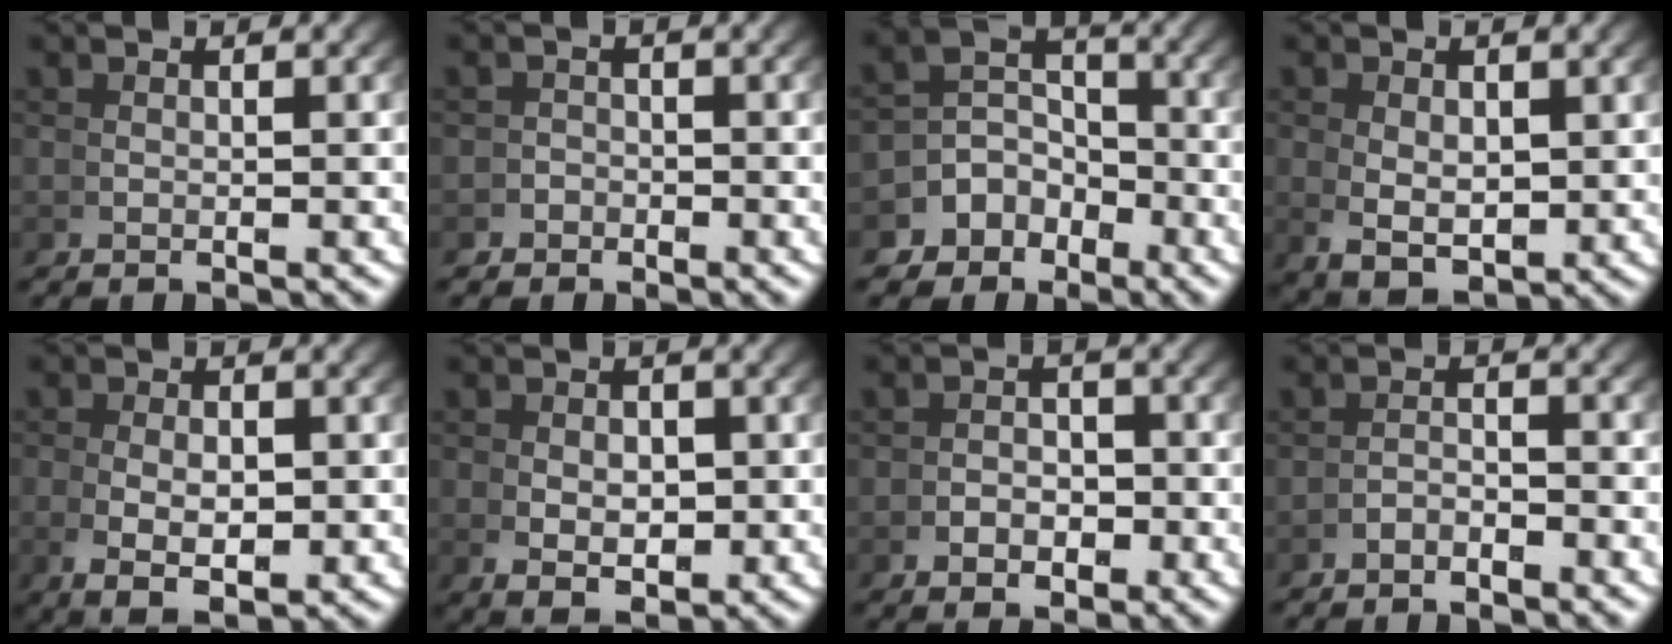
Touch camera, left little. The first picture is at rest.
{"total": 1.5, "force": [-1.3, 0.6, -0.7], "torque": [0.022, -0.005, -0.024]}
{"total": 7.0, "force": [-2.0, 6.0, 3.0], "torque": [-0.055, -0.017, -0.039]}
{"total": 4.4, "force": [-0.9, 2.7, 3.4], "torque": [-0.074, -0.036, 0.011]}
{"total": 5.2, "force": [-1.1, 2.8, 4.3], "torque": [-0.082, -0.021, -0.004]}
{"total": 3.7, "force": [-0.7, 2.1, 3.0], "torque": [-0.050, -0.024, 0.007]}
{"total": 2.1, "force": [-1.3, 1.2, 1.2], "torque": [0.005, -0.002, -0.025]}
{"total": 1.6, "force": [-1.6, -0.2, 0.3], "torque": [0.009, 0.000, -0.031]}